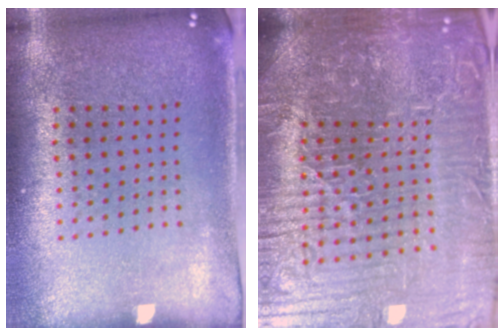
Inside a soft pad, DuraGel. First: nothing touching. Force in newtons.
{"total": 7.3, "press": 6.6, "slide": 3.1}